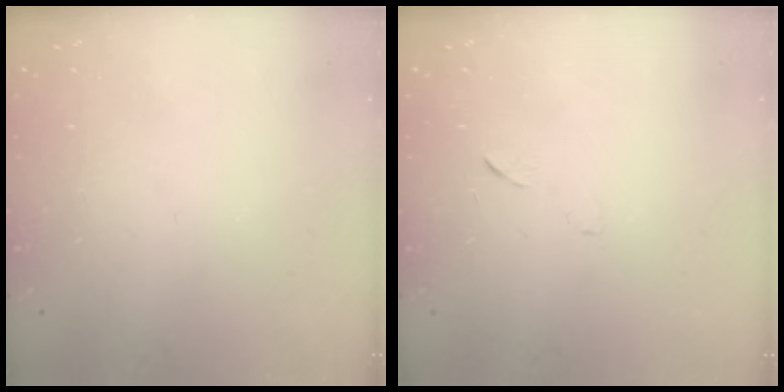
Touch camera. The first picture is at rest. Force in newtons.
{"total": 5.0, "press": 4.9, "slide": 0.6}